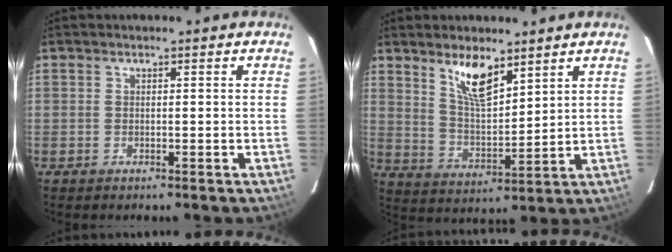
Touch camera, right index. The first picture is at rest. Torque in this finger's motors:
{"motor_torque": [0.21, 0.21, 0.48, 0.07]}